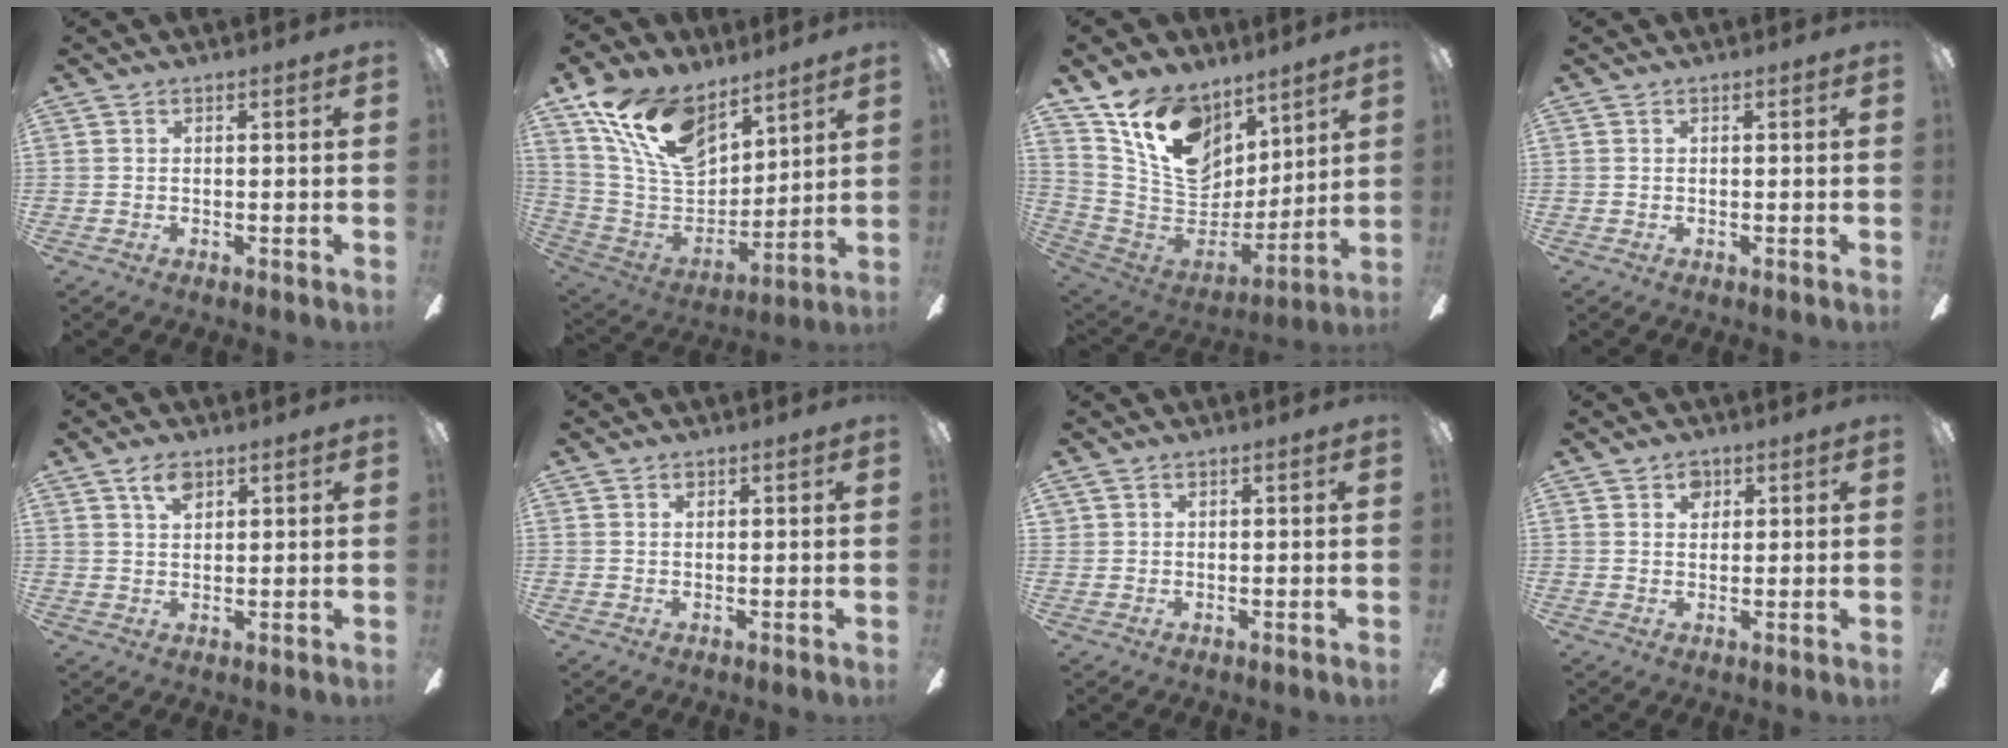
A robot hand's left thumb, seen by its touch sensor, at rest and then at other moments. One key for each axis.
{"total": 18.6, "fx": 11.8, "fy": 10.3, "fz": 10.0, "tx": -0.200, "ty": -0.049, "tz": 0.223}
{"total": 17.6, "fx": 9.7, "fy": 12.2, "fz": 8.1, "tx": -0.148, "ty": -0.046, "tz": 0.189}
{"total": 0.0}
{"total": 4.3, "fx": 2.7, "fy": 2.1, "fz": 2.7, "tx": -0.052, "ty": 0.000, "tz": 0.047}
{"total": 0.8, "fx": 0.5, "fy": 0.4, "fz": 0.4, "tx": -0.009, "ty": 0.002, "tz": 0.009}
{"total": 0.9, "fx": 0.5, "fy": 0.7, "fz": 0.0, "tx": -0.001, "ty": 0.003, "tz": 0.009}
{"total": 3.1, "fx": 1.8, "fy": 2.2, "fz": 1.1, "tx": -0.002, "ty": -0.005, "tz": 0.028}